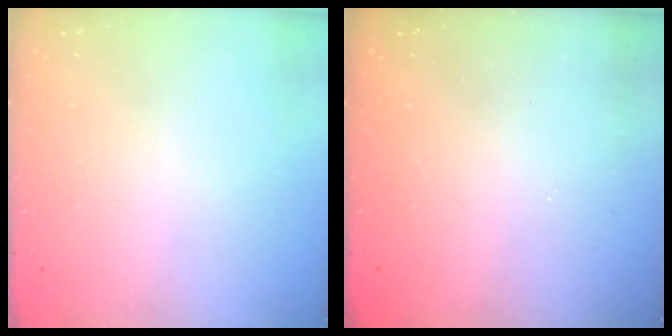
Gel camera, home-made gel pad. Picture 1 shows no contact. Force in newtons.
{"total": 2.5, "press": 2.4, "slide": 0.8}